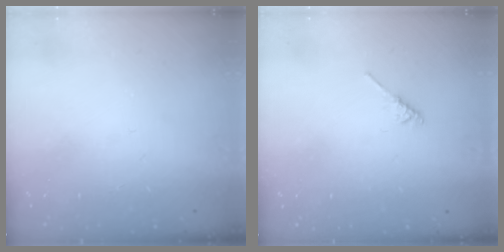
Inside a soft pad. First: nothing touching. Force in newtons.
{"total": 3.3, "press": 3.2, "slide": 0.6}